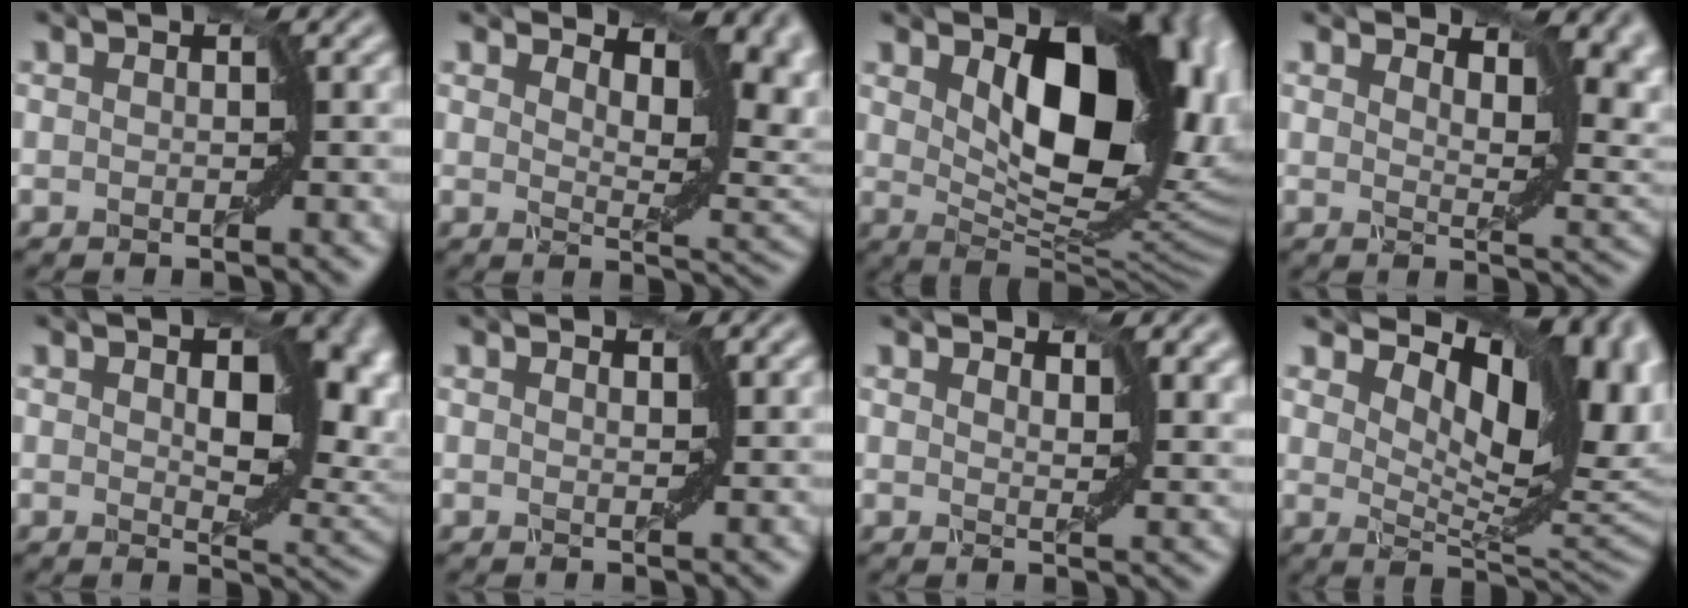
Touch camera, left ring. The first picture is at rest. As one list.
[{"total": 7.8, "force": [4.0, 3.4, 5.9], "torque": [-0.100, -0.002, 0.074]}, {"total": 11.3, "force": [2.9, 5.7, 9.3], "torque": [-0.136, -0.015, 0.057]}, {"total": 6.4, "force": [3.7, 2.6, 4.6], "torque": [-0.080, 0.003, 0.063]}, {"total": 10.4, "force": [1.5, 5.4, 8.8], "torque": [-0.120, 0.005, 0.021]}, {"total": 0.7, "force": [0.6, 0.0, 0.2], "torque": [-0.006, 0.002, 0.009]}, {"total": 2.6, "force": [1.9, 0.9, 1.5], "torque": [-0.032, -0.002, 0.032]}, {"total": 12.4, "force": [4.5, 5.8, 10.0], "torque": [-0.141, -0.010, 0.088]}]